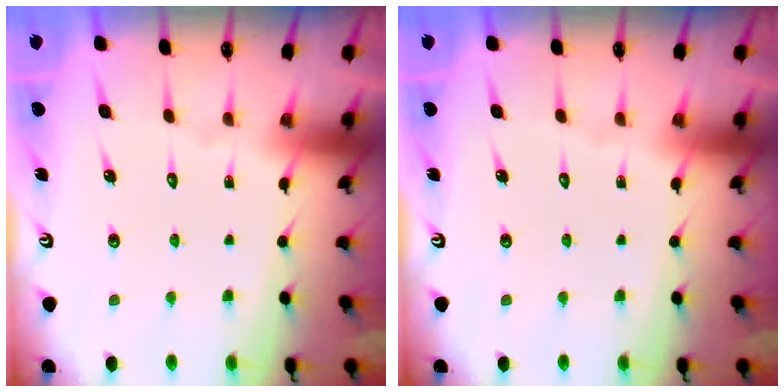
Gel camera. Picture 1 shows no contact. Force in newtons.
{"total": 0.0}